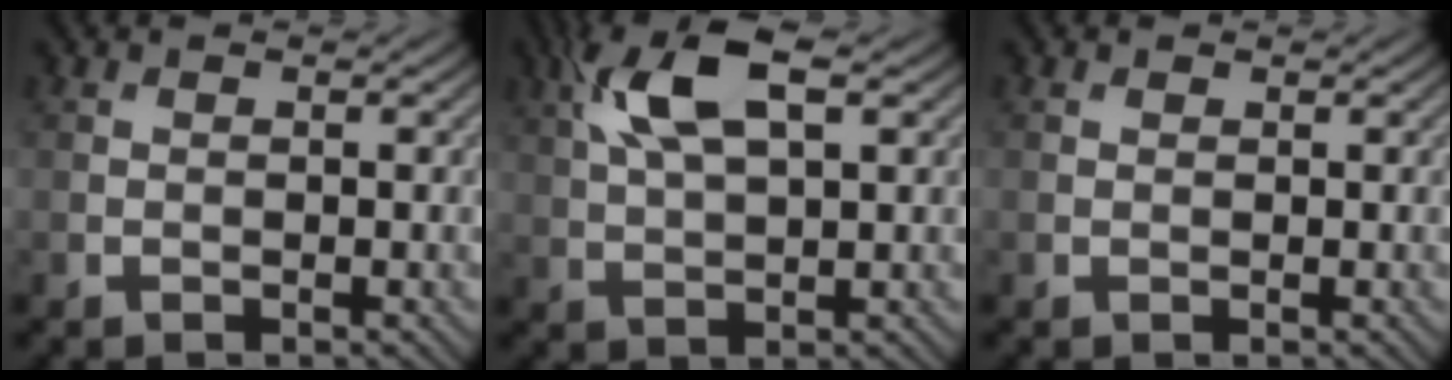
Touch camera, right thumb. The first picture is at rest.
{"total": 9.7, "force": [4.0, 3.7, 8.0], "torque": [-0.172, 0.020, 0.073]}
{"total": 0.0}